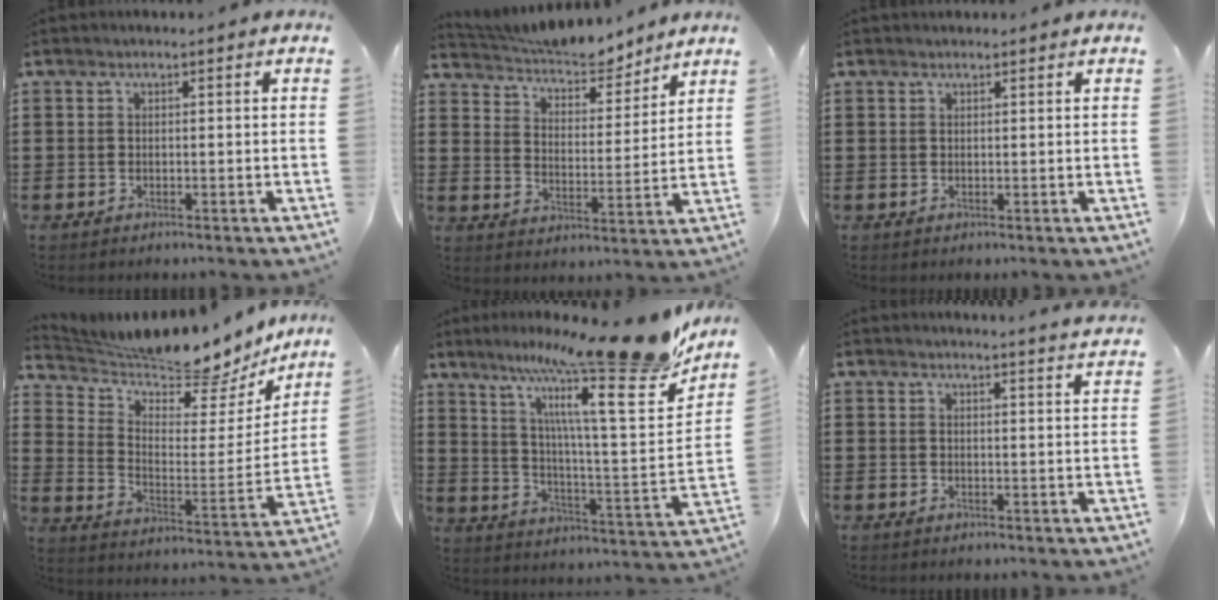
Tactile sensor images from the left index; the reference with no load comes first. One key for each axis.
{"total": 5.5, "fx": 5.3, "fy": 1.2, "fz": 0.8, "tx": -0.044, "ty": -0.032, "tz": 0.090}
{"total": 0.9, "fx": 0.8, "fy": 0.2, "fz": -0.2, "tx": 0.001, "ty": 0.001, "tz": 0.016}
{"total": 6.9, "fx": 6.9, "fy": 0.1, "fz": 0.6, "tx": -0.027, "ty": -0.076, "tz": 0.108}
{"total": 20.6, "fx": 15.3, "fy": 1.9, "fz": 13.6, "tx": -0.242, "ty": -0.101, "tz": 0.238}
{"total": 2.6, "fx": 2.5, "fy": -0.6, "fz": 0.1, "tx": 0.000, "ty": -0.015, "tz": 0.045}